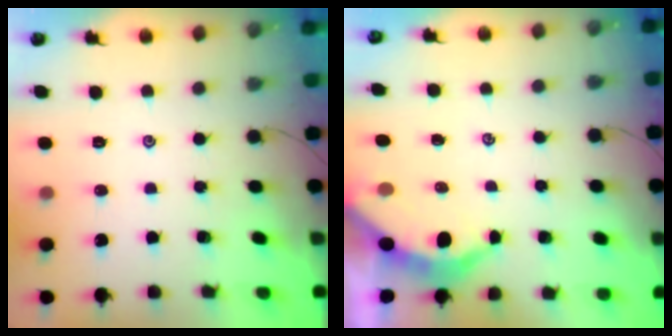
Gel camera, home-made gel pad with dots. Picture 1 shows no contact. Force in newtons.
{"total": 3.6, "press": 3.6, "slide": 0.4}